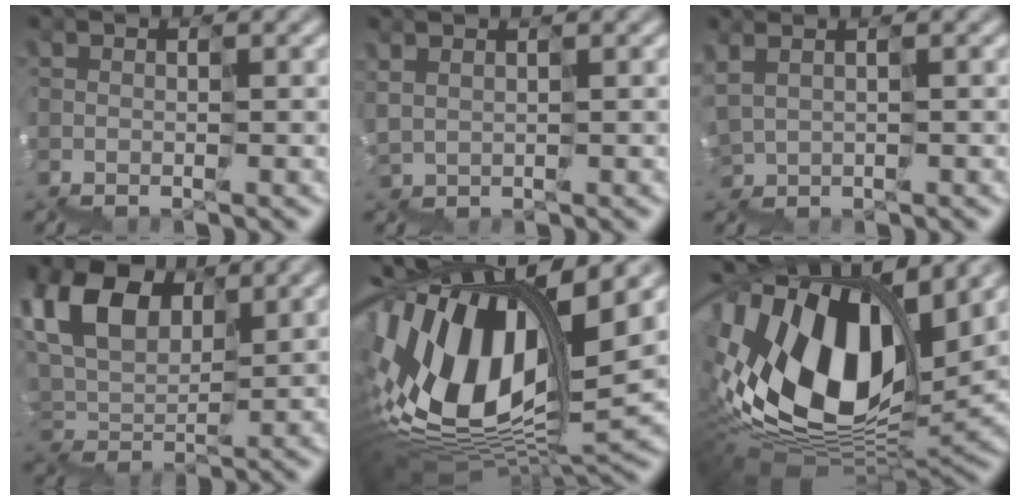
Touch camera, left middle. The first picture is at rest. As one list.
[{"total": 1.2, "force": [1.2, -0.2, -0.4], "torque": [0.005, 0.018, 0.026]}, {"total": 1.2, "force": [1.1, 0.2, 0.2], "torque": [-0.020, 0.015, 0.030]}, {"total": 5.6, "force": [3.6, 3.4, 2.5], "torque": [-0.075, 0.029, 0.052]}, {"total": 13.7, "force": [3.8, 7.3, 10.9], "torque": [-0.253, 0.027, 0.062]}, {"total": 15.0, "force": [3.3, 8.5, 11.9], "torque": [-0.246, 0.026, 0.048]}]